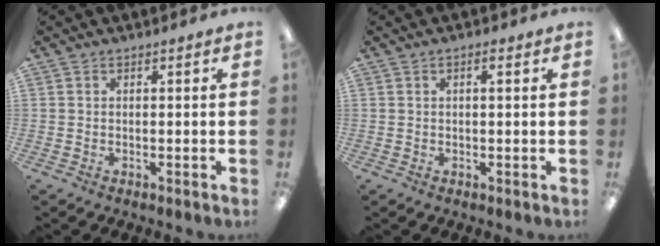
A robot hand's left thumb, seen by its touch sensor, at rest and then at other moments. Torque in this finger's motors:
{"motor_torque": [0.02, -0.11, -0.16, -0.25, 0.04]}